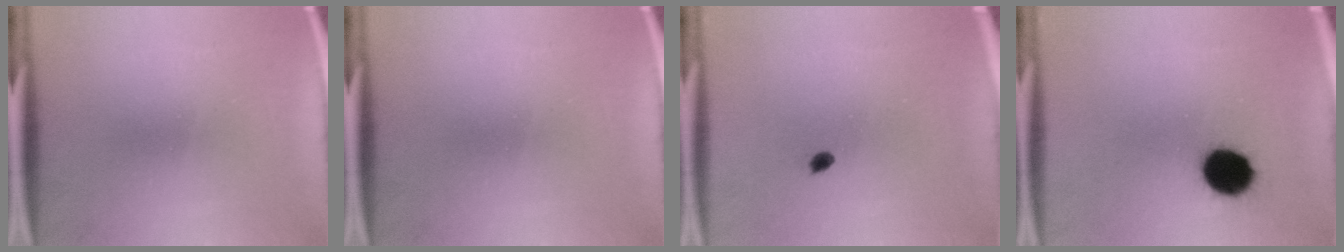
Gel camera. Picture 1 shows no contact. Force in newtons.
{"total": 0.0}
{"total": 1.1}
{"total": 11.4}